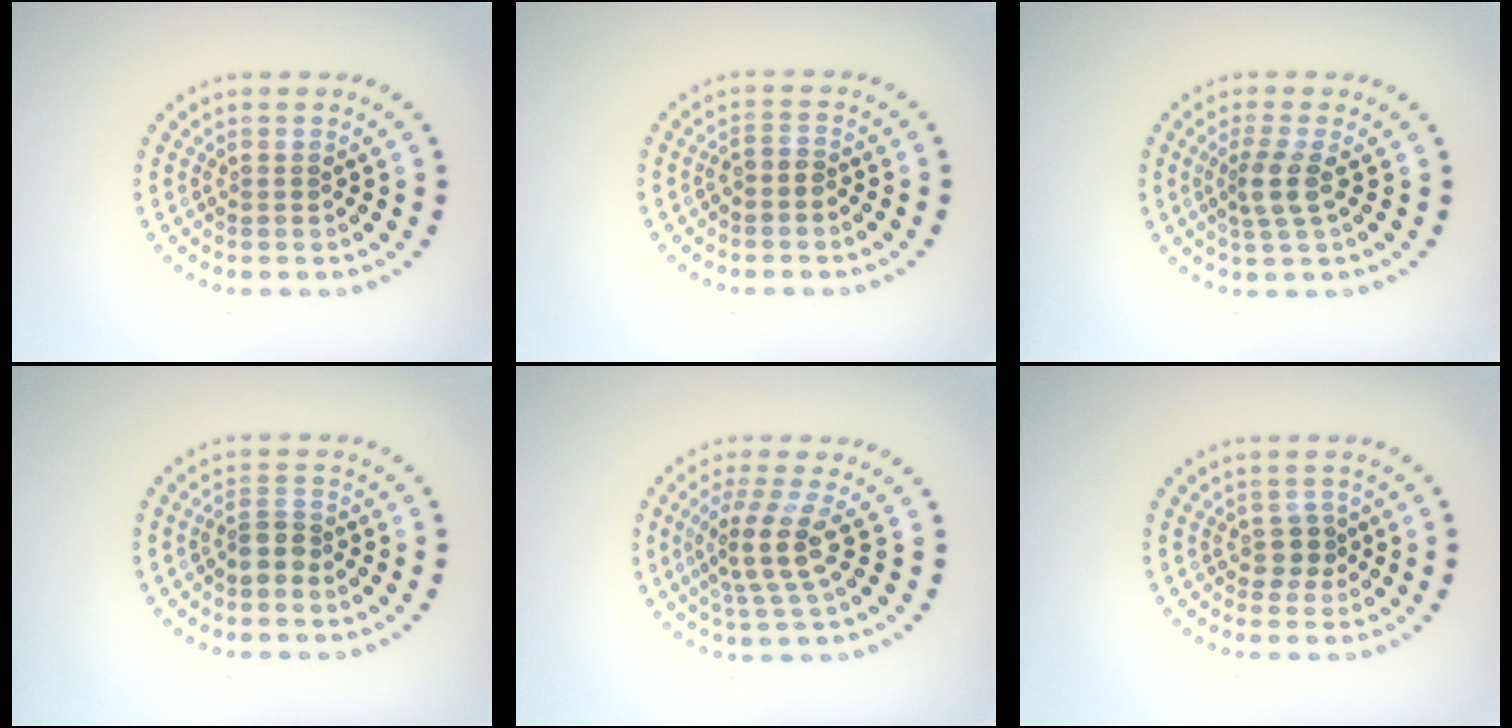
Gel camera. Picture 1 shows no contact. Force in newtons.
{"total": 1.1, "press": 0.8, "slide": 0.8}
{"total": 2.5, "press": 2.0, "slide": 1.5}
{"total": 2.1, "press": 1.7, "slide": 1.2}
{"total": 3.7, "press": 2.8, "slide": 2.4}
{"total": 1.7, "press": 1.3, "slide": 1.0}